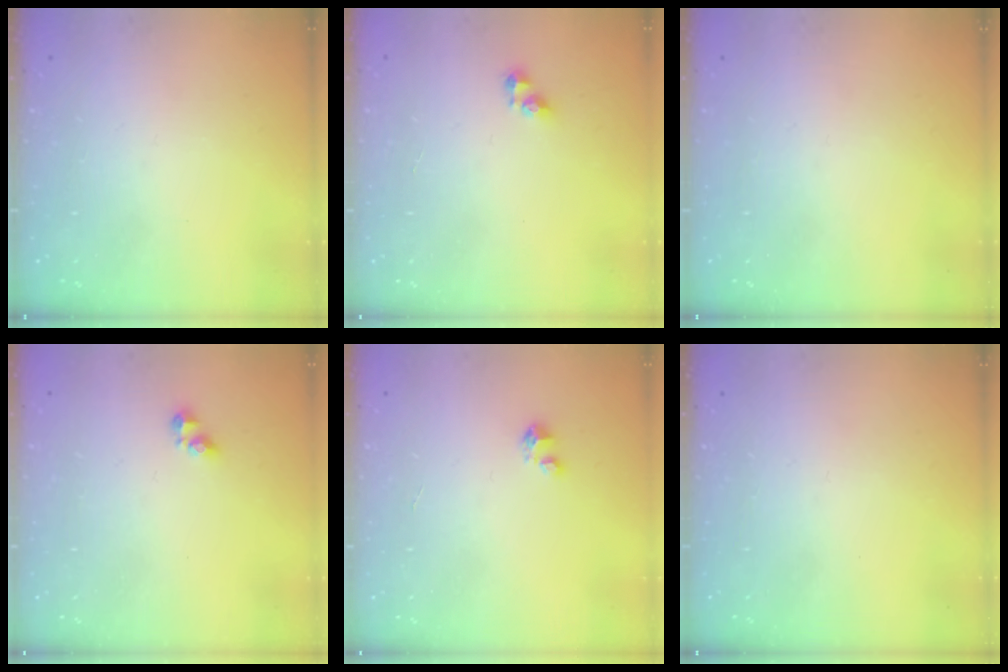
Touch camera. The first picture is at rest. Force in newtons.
{"total": 3.7, "press": 3.7, "slide": 0.4}
{"total": 0.0}
{"total": 3.9, "press": 3.9, "slide": 0.4}
{"total": 2.1, "press": 2.1, "slide": 0.1}
{"total": 0.0}